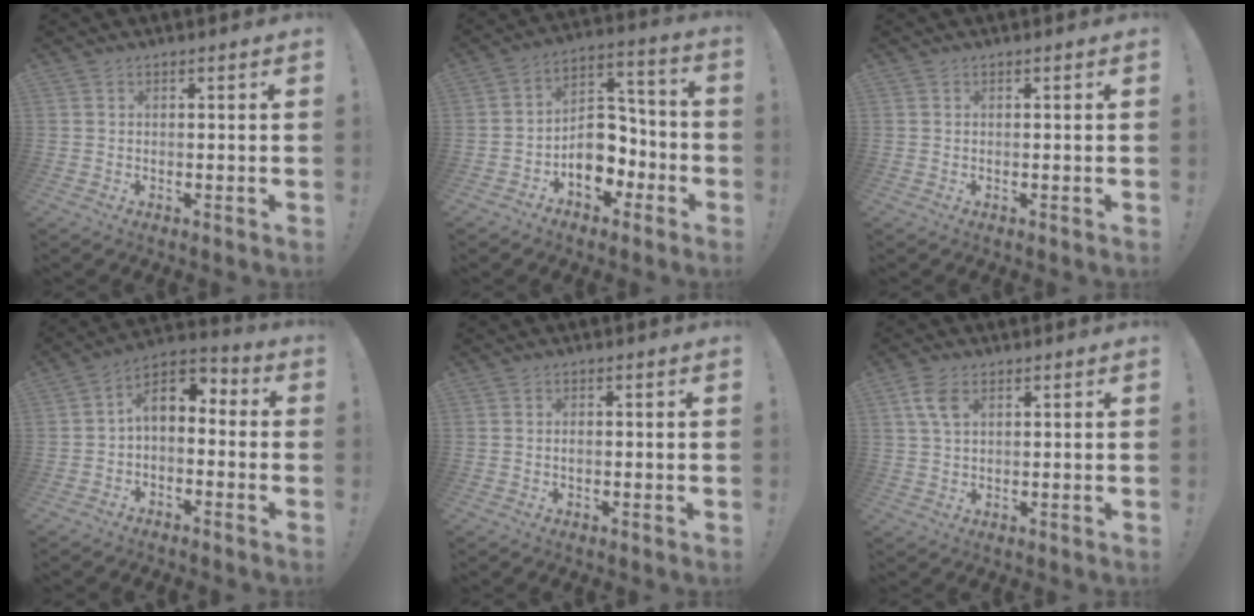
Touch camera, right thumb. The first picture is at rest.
{"total": 12.4, "force": [-4.7, 9.6, 6.3], "torque": [-0.080, 0.025, -0.077]}
{"total": 0.0}
{"total": 4.4, "force": [-1.3, 3.0, 2.9], "torque": [-0.048, 0.010, -0.023]}
{"total": 0.8, "force": [-0.2, 0.5, 0.5], "torque": [-0.011, 0.002, -0.004]}
{"total": 6.1, "force": [2.5, 3.4, 4.4], "torque": [-0.088, -0.003, 0.046]}